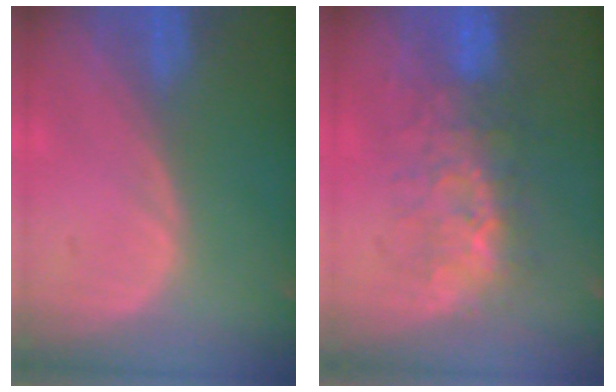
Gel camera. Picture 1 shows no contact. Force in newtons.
{"total": 7.6, "press": 7.2, "slide": 2.3}